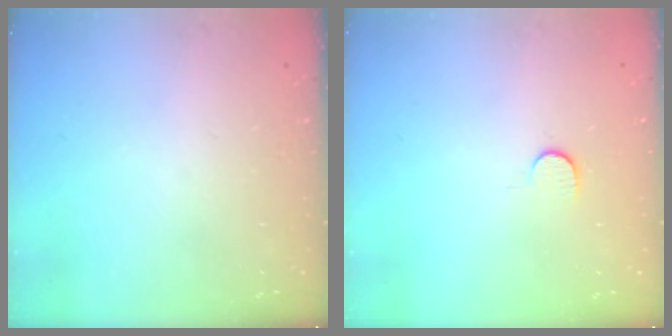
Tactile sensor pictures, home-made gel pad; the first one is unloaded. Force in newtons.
{"total": 5.3, "press": 5.2, "slide": 0.5}